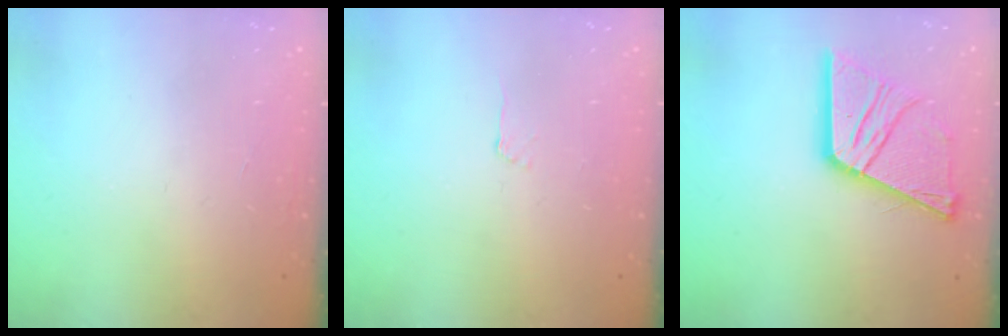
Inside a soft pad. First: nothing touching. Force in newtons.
{"total": 2.5, "press": 2.5, "slide": 0.3}
{"total": 18.5, "press": 18.3, "slide": 2.1}